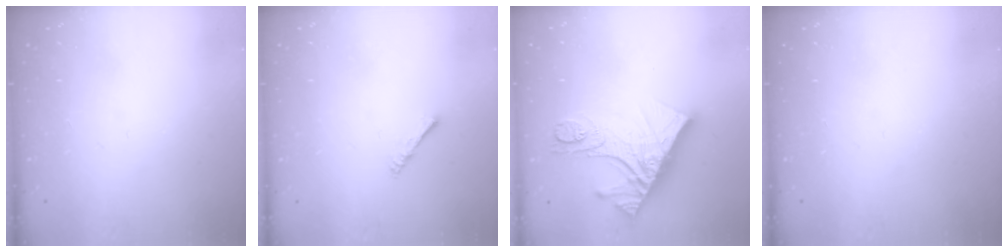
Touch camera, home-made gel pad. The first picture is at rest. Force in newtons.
{"total": 2.0, "press": 1.9, "slide": 0.4}
{"total": 15.7, "press": 15.6, "slide": 1.6}
{"total": 0.0}